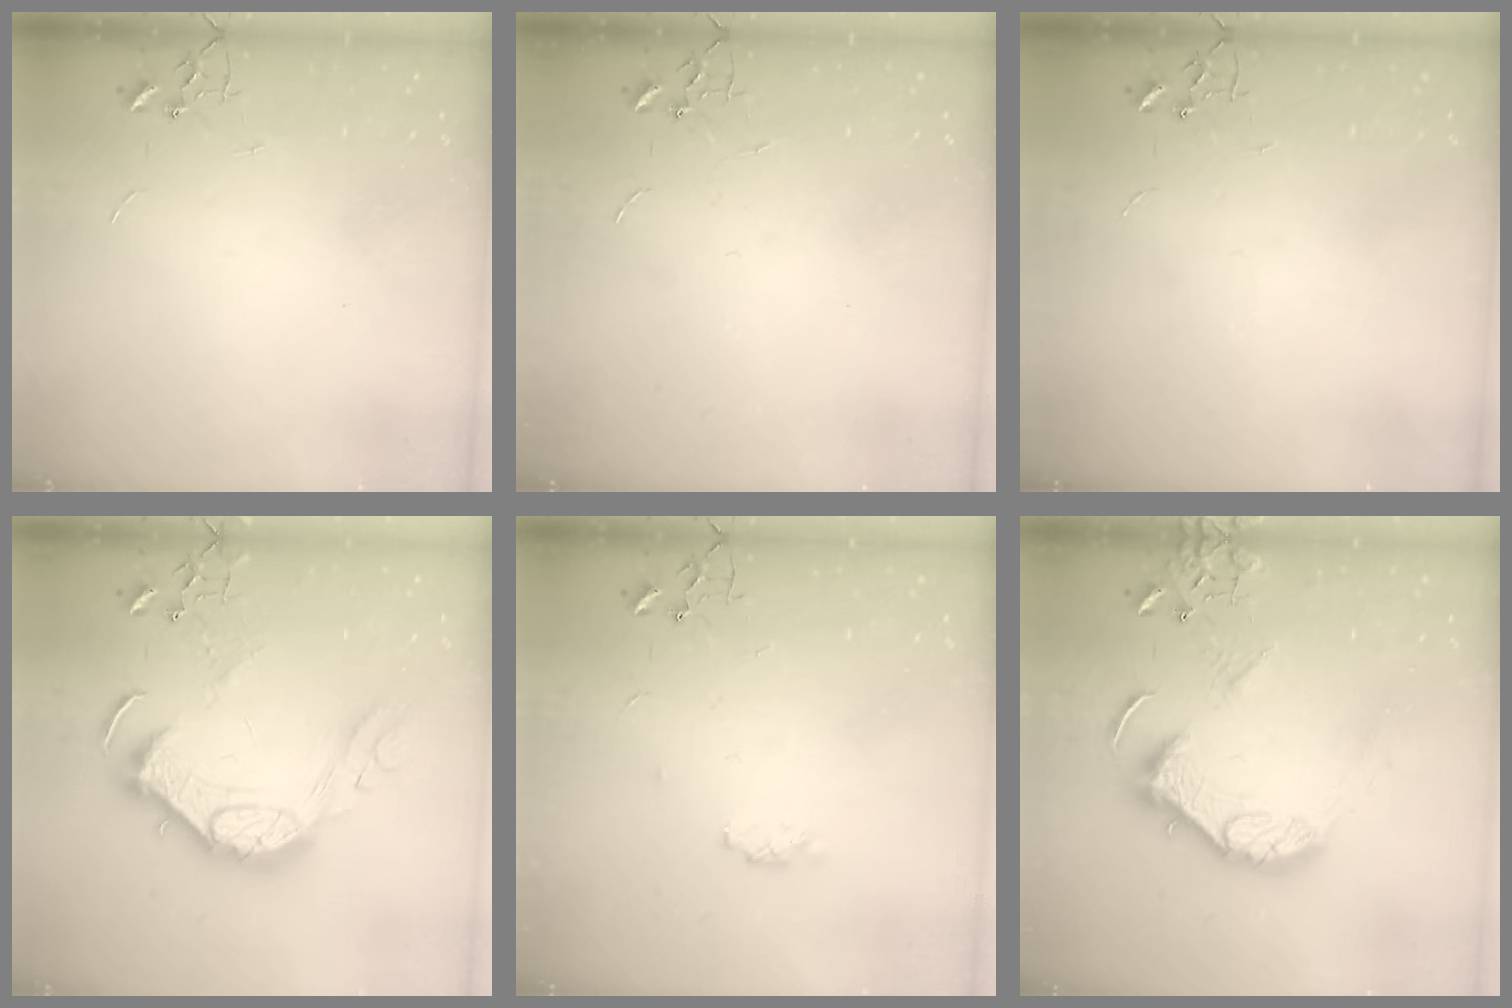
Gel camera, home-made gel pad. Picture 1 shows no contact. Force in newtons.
{"total": 0.0}
{"total": 0.0}
{"total": 16.4, "press": 16.4, "slide": 1.0}
{"total": 3.9, "press": 3.8, "slide": 0.8}
{"total": 14.2, "press": 14.1, "slide": 1.4}